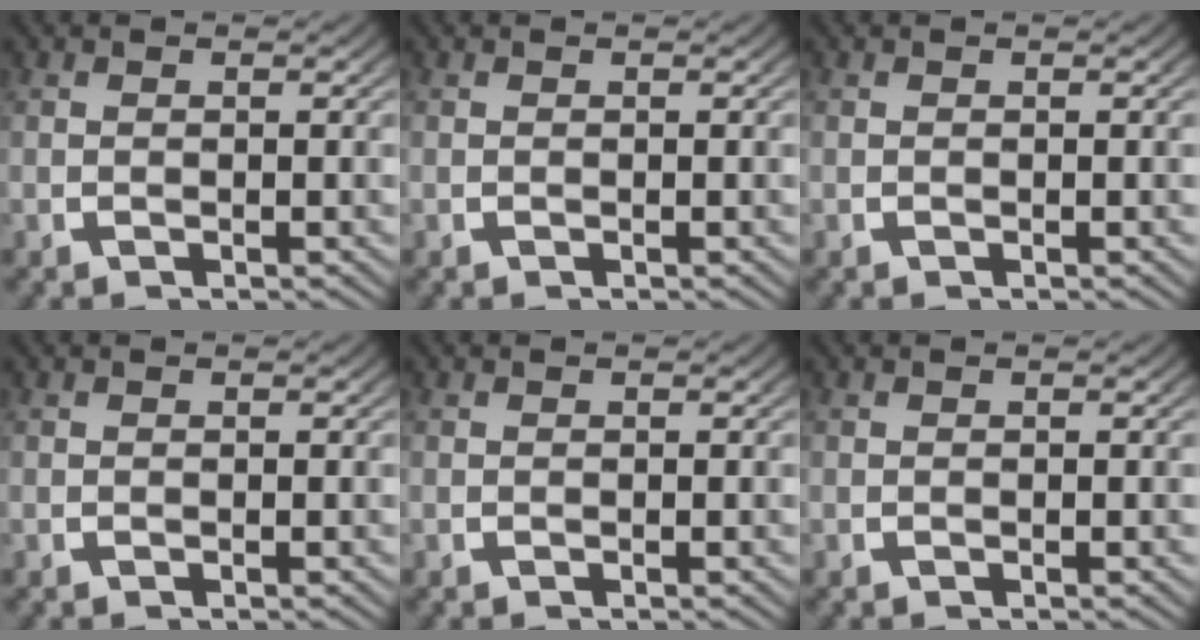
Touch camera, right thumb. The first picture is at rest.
{"total": 0.0}
{"total": 0.0}
{"total": 0.0}
{"total": 0.0}
{"total": 0.0}